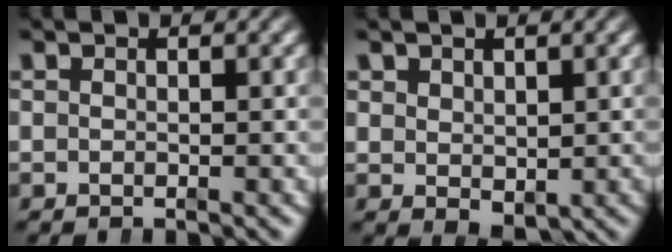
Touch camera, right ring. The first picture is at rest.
{"total": 2.1, "force": [-0.2, 1.0, 1.9], "torque": [-0.013, -0.020, 0.018]}